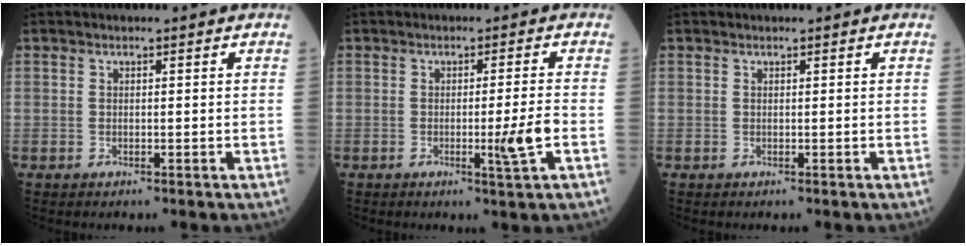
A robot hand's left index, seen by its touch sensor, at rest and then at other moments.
{"total": 4.5, "force": [-1.2, -0.9, 4.2], "torque": [-0.068, -0.010, -0.017]}
{"total": 0.0}